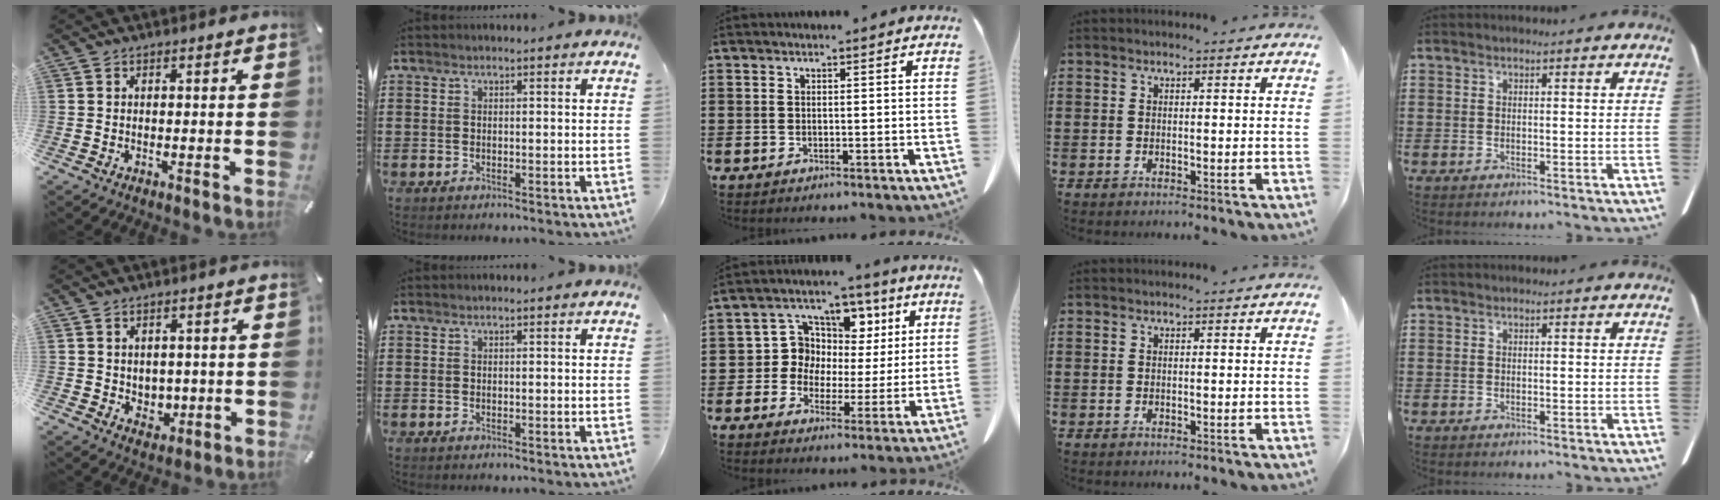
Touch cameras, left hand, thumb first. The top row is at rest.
{"thumb": {"total": 3.9, "force": [1.3, 3.6, 0.6], "torque": [0.004, -0.007, 0.020]}, "middle": {"total": 7.8, "force": [1.9, 7.2, 2.4], "torque": [-0.080, -0.007, 0.034]}}